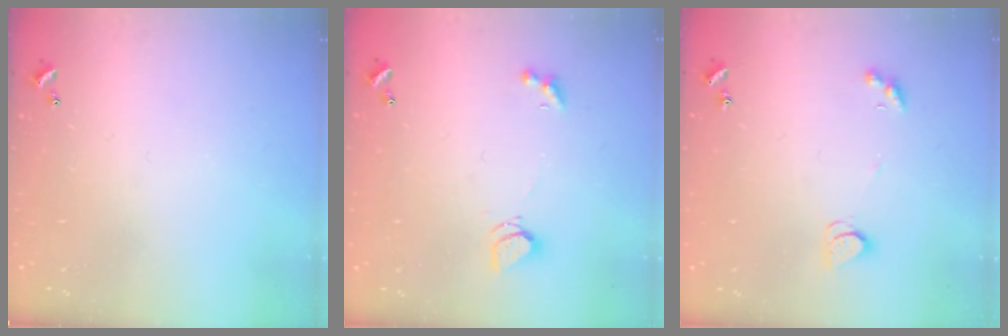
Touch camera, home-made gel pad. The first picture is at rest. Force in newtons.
{"total": 2.5, "press": 2.5, "slide": 0.6}
{"total": 2.1, "press": 2.1, "slide": 0.4}